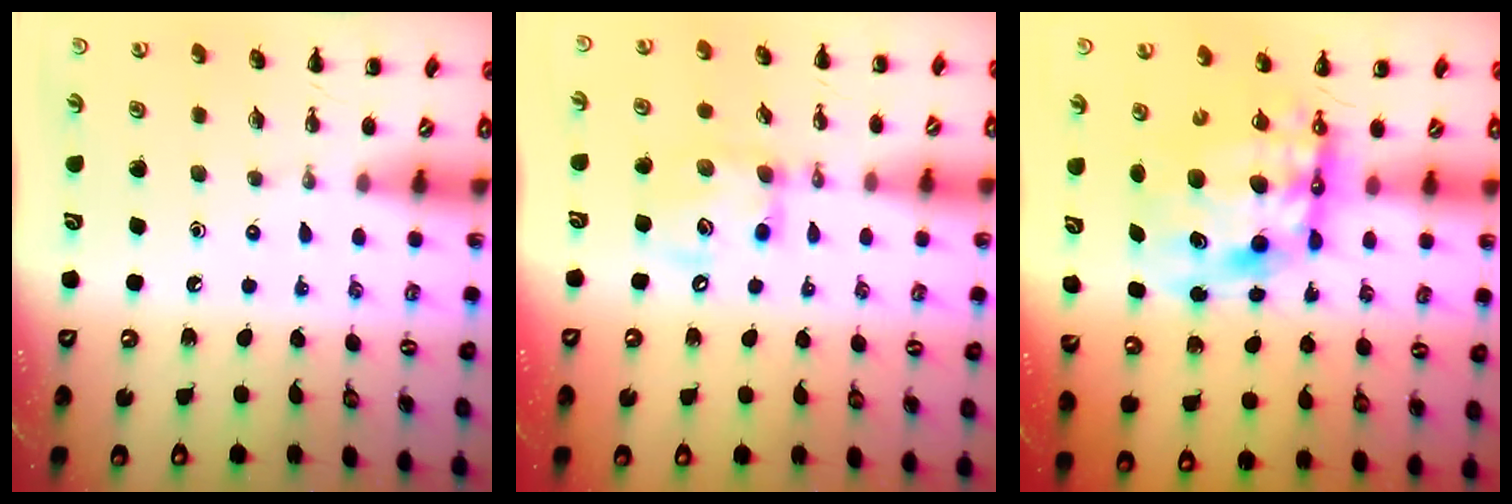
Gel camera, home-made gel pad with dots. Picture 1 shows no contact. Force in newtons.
{"total": 11.9, "press": 11.8, "slide": 1.6}
{"total": 11.4, "press": 11.1, "slide": 2.9}